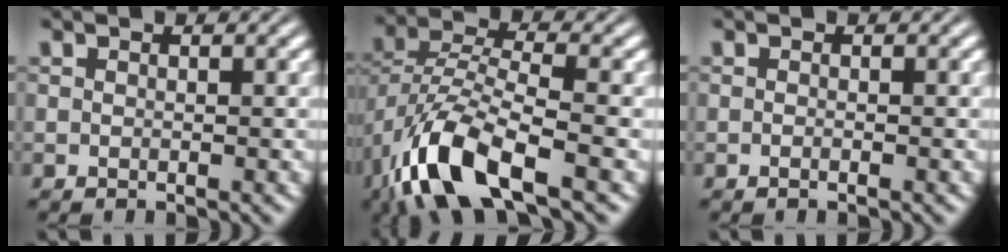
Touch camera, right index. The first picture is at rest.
{"total": 8.0, "force": [-3.3, 3.5, 6.3], "torque": [-0.143, -0.036, -0.035]}
{"total": 0.6, "force": [-0.5, -0.1, 0.3], "torque": [-0.006, 0.002, -0.010]}